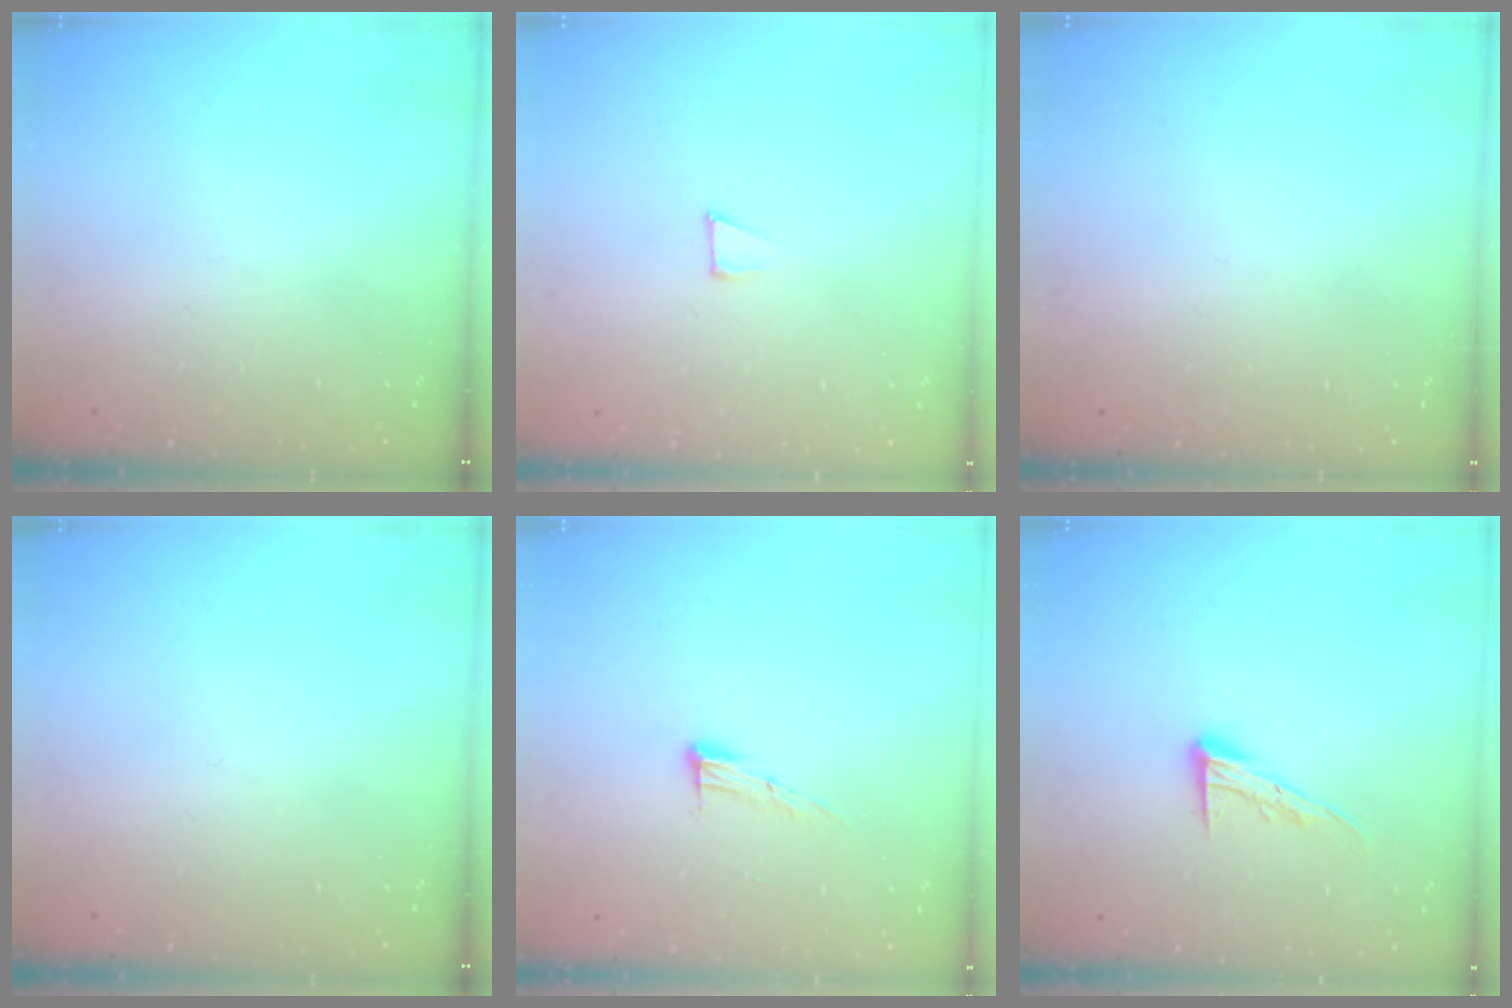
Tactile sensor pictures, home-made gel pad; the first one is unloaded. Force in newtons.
{"total": 4.3, "press": 4.2, "slide": 1.0}
{"total": 1.6, "press": 1.6, "slide": 0.1}
{"total": 0.0}
{"total": 8.1, "press": 7.9, "slide": 1.6}
{"total": 9.8, "press": 9.8, "slide": 0.6}